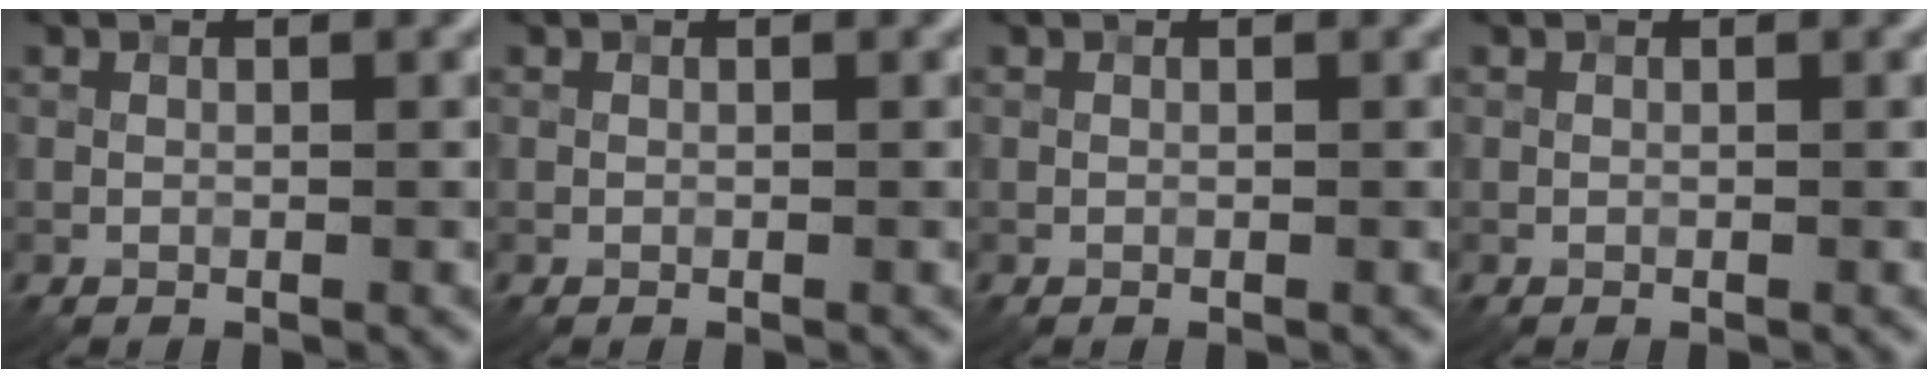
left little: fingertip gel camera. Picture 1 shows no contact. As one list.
[{"total": 0.0}, {"total": 0.0}, {"total": 0.0}]